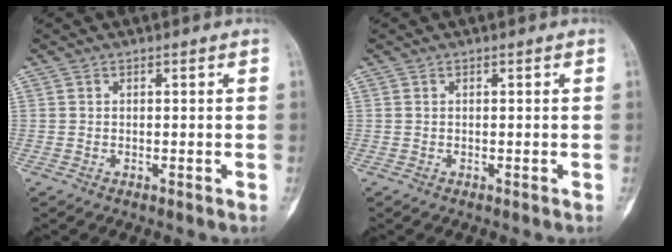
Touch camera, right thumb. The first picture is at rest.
{"total": 0.0}